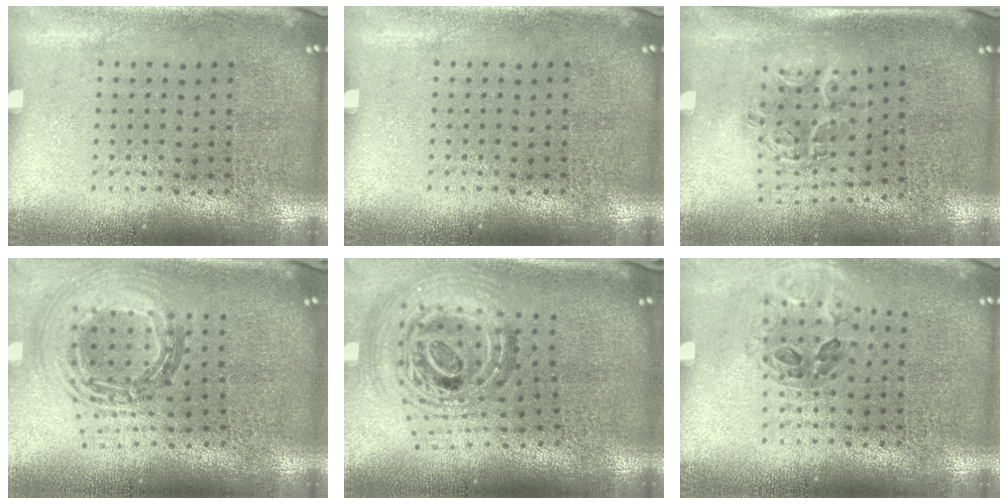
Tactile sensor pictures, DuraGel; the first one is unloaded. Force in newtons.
{"total": 0.0}
{"total": 1.1, "press": 1.1, "slide": 0.2}
{"total": 1.1, "press": 1.0, "slide": 0.5}
{"total": 2.1, "press": 1.6, "slide": 1.3}
{"total": 1.0, "press": 1.0, "slide": 0.3}